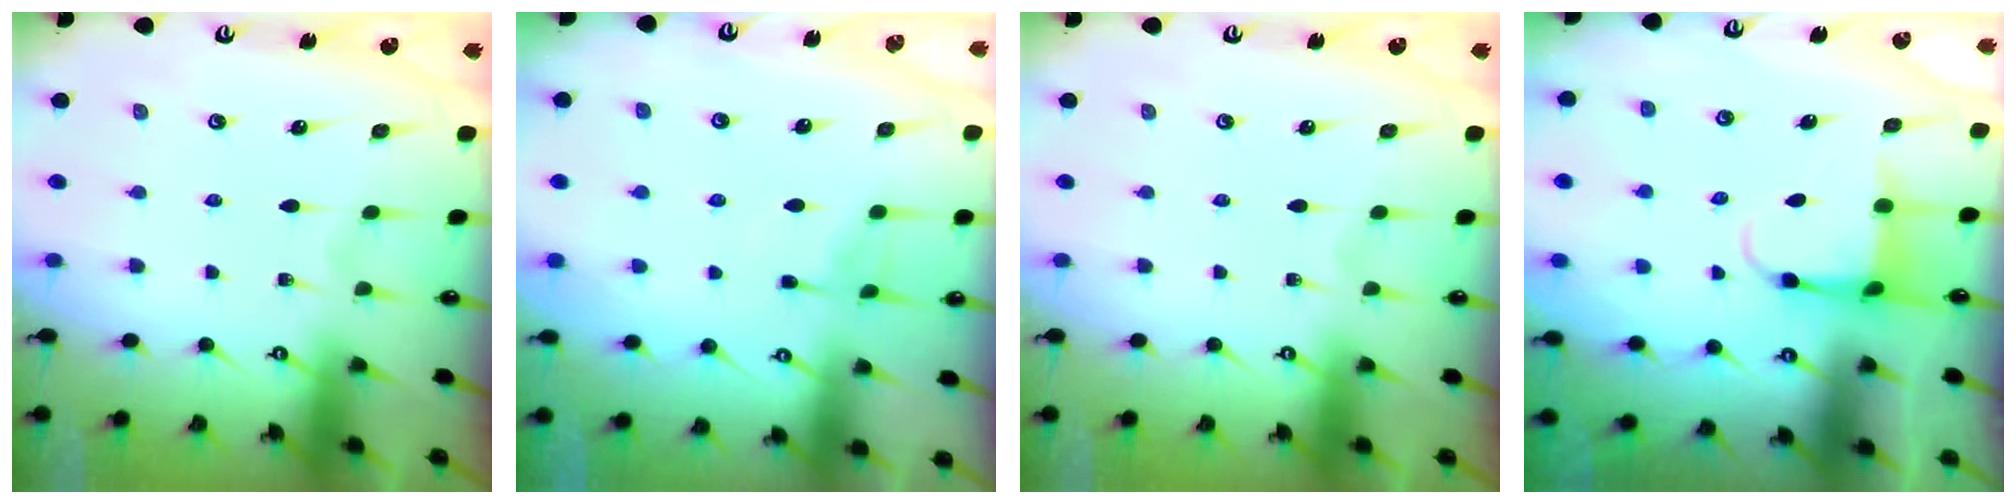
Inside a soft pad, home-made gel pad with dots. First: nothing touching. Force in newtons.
{"total": 4.6, "press": 4.5, "slide": 0.4}
{"total": 0.0}
{"total": 4.0, "press": 3.8, "slide": 1.1}